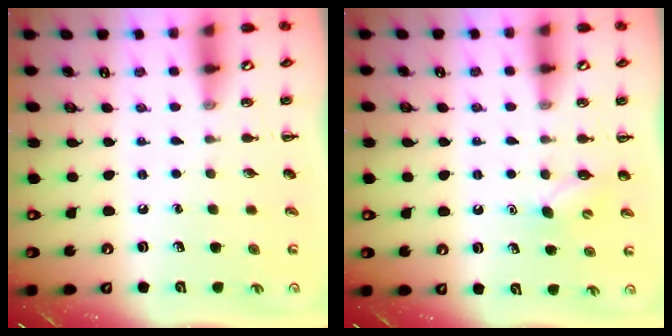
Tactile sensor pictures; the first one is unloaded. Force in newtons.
{"total": 5.4, "press": 5.2, "slide": 1.5}